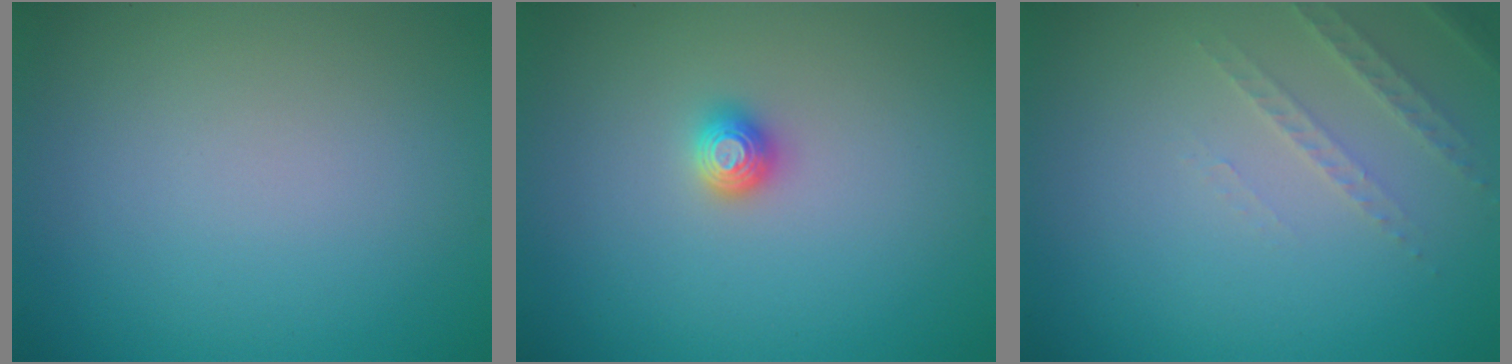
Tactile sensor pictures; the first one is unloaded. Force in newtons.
{"total": 1.3, "press": 1.2, "slide": 0.4}
{"total": 1.9, "press": 1.8, "slide": 0.6}